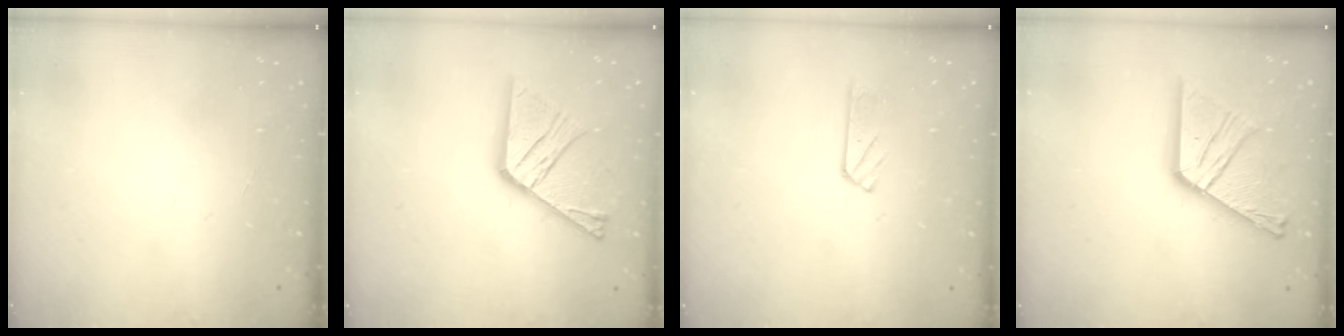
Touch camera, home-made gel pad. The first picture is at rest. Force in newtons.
{"total": 16.0, "press": 15.9, "slide": 1.5}
{"total": 2.9, "press": 2.9, "slide": 0.3}
{"total": 18.5, "press": 18.4, "slide": 1.7}